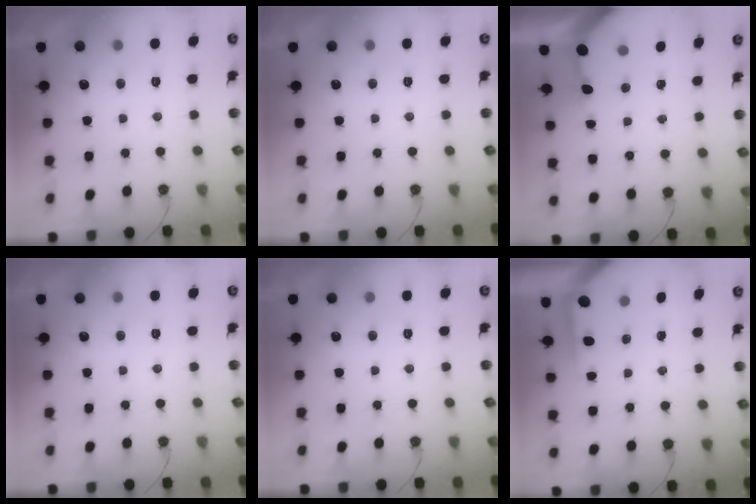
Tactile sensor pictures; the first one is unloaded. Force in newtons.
{"total": 0.0}
{"total": 3.5, "press": 3.4, "slide": 0.4}
{"total": 0.0}
{"total": 0.0}
{"total": 3.7, "press": 3.7, "slide": 0.4}